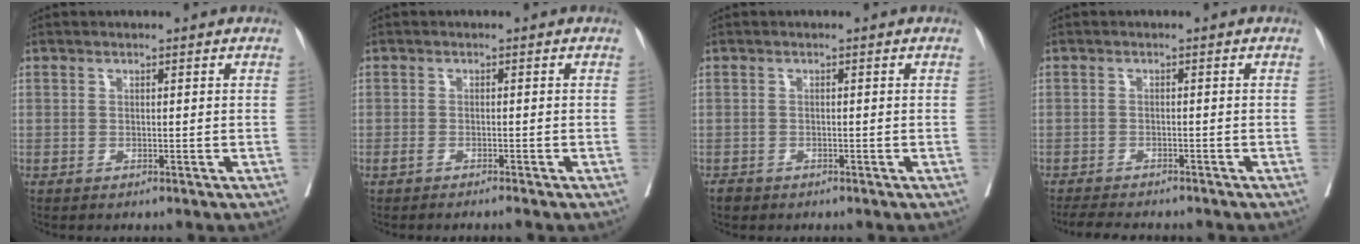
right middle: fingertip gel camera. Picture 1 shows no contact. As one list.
[{"total": 2.0, "force": [-1.6, 0.1, 1.2], "torque": [-0.020, -0.003, -0.025]}, {"total": 1.1, "force": [-0.9, 0.6, 0.2], "torque": [-0.009, 0.001, -0.014]}, {"total": 7.3, "force": [-6.6, 1.2, 2.9], "torque": [-0.040, -0.009, -0.096]}]